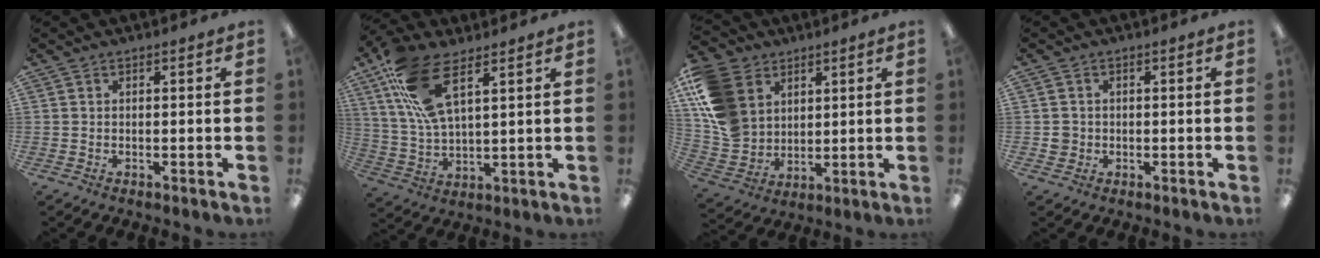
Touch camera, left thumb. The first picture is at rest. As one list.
[{"total": 15.1, "force": [8.4, 6.2, 10.9], "torque": [-0.236, -0.022, 0.156]}, {"total": 14.6, "force": [5.9, 11.5, 6.7], "torque": [-0.172, -0.014, 0.119]}, {"total": 2.6, "force": [-0.3, 2.6, 0.6], "torque": [-0.004, 0.002, -0.009]}]